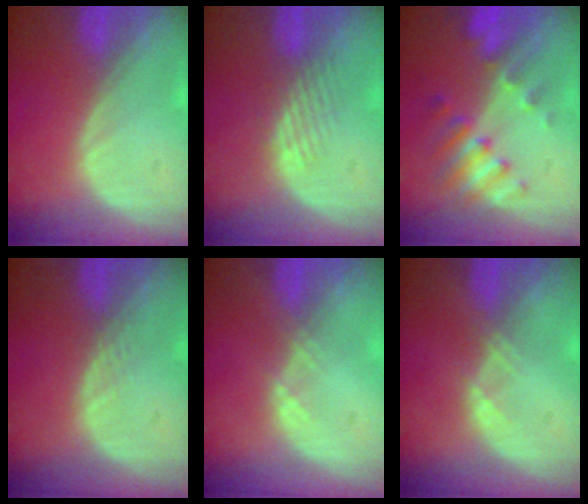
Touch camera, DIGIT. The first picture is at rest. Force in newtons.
{"total": 3.1, "press": 2.5, "slide": 1.8}
{"total": 7.9, "press": 7.0, "slide": 3.7}
{"total": 1.0, "press": 1.0, "slide": 0.1}
{"total": 1.3, "press": 1.1, "slide": 0.7}
{"total": 1.1, "press": 1.0, "slide": 0.2}